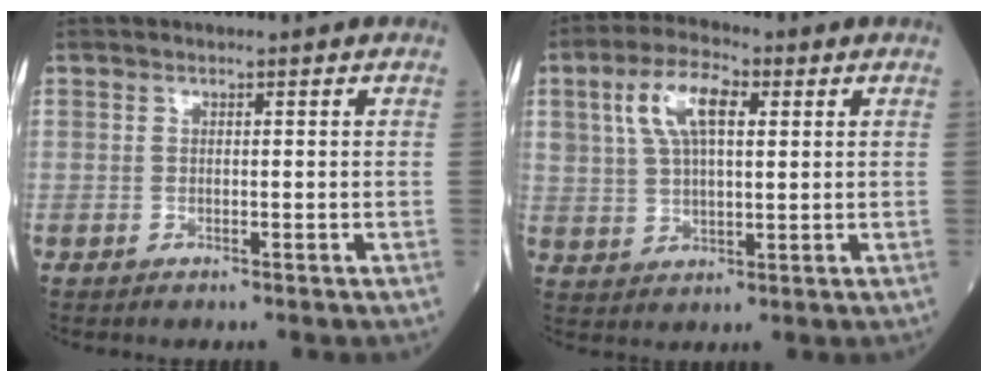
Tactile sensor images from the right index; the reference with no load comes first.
{"total": 8.9, "force": [3.1, 3.7, 7.4], "torque": [-0.150, 0.019, 0.060]}